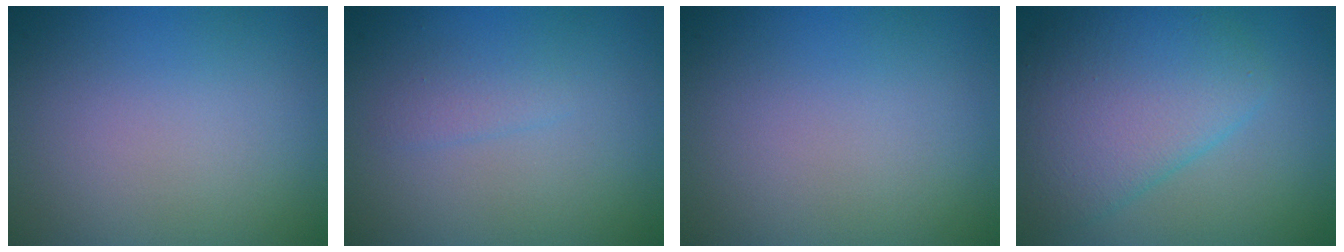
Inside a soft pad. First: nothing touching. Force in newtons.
{"total": 1.1, "press": 1.1, "slide": 0.1}
{"total": 0.0}
{"total": 6.1, "press": 6.1, "slide": 0.1}